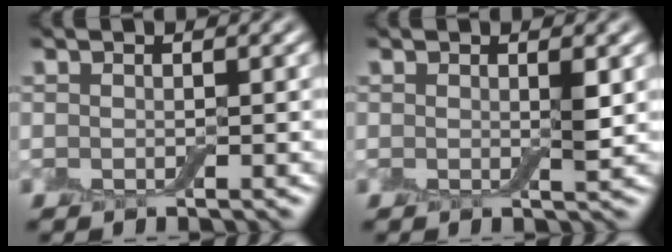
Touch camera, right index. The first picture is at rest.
{"total": 1.5, "force": [0.2, 0.6, 1.4], "torque": [-0.021, -0.002, 0.004]}